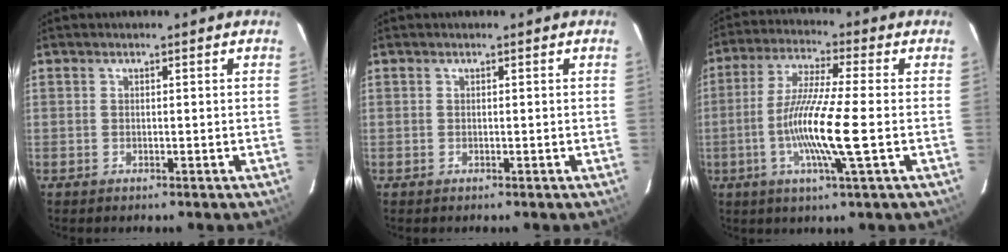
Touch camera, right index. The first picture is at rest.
{"total": 0.0}
{"total": 12.4, "force": [-2.8, -0.4, 12.0], "torque": [-0.239, -0.007, -0.057]}